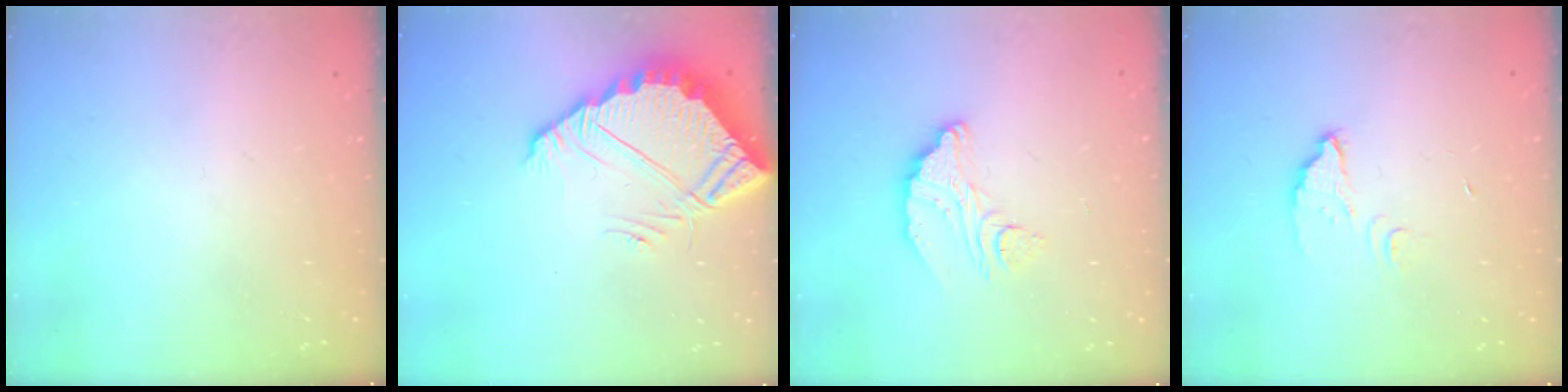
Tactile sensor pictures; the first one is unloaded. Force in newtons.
{"total": 6.1, "press": 6.1, "slide": 0.3}
{"total": 10.4, "press": 10.4, "slide": 0.9}
{"total": 3.4, "press": 3.3, "slide": 0.3}